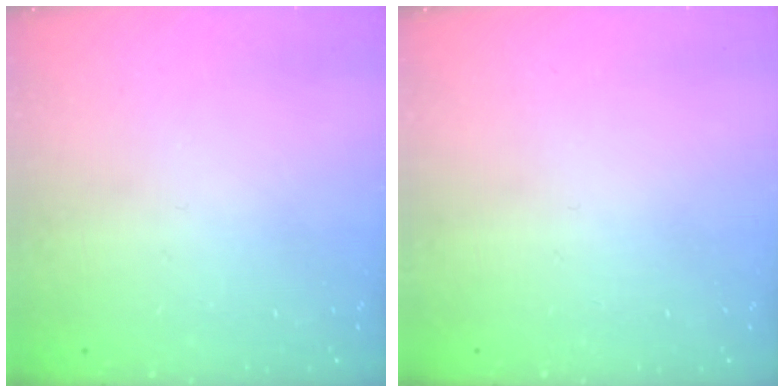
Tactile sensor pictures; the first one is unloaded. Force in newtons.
{"total": 0.0}